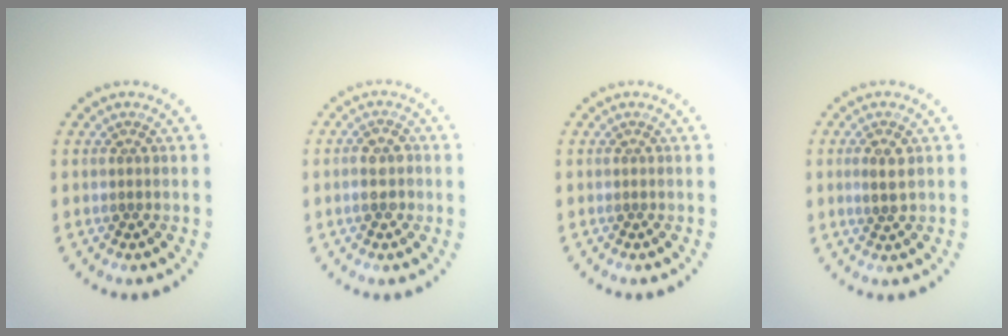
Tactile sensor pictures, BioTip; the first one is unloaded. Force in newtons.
{"total": 2.3, "press": 2.2, "slide": 0.8}
{"total": 0.0}
{"total": 1.8, "press": 1.7, "slide": 0.3}